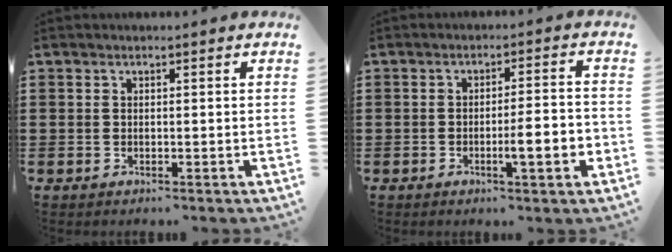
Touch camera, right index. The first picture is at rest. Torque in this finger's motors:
{"motor_torque": [1.63, -0.47, 0.39, 0.15]}